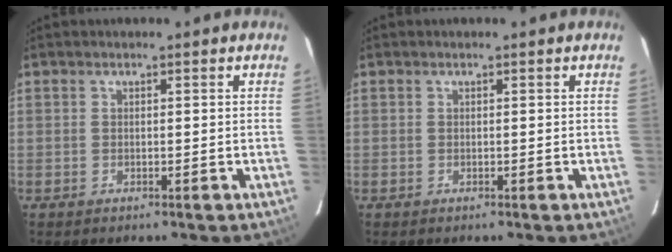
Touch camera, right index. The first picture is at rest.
{"total": 0.0}